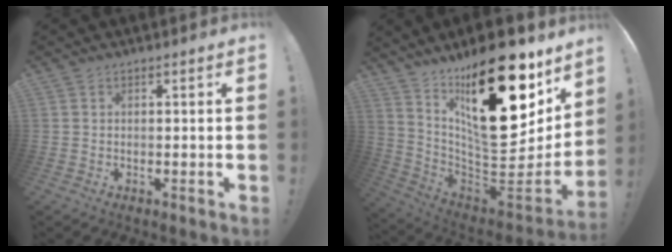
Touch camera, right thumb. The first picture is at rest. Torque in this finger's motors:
{"motor_torque": [-0.47, 4.50, 1.27, 1.50, 0.28]}